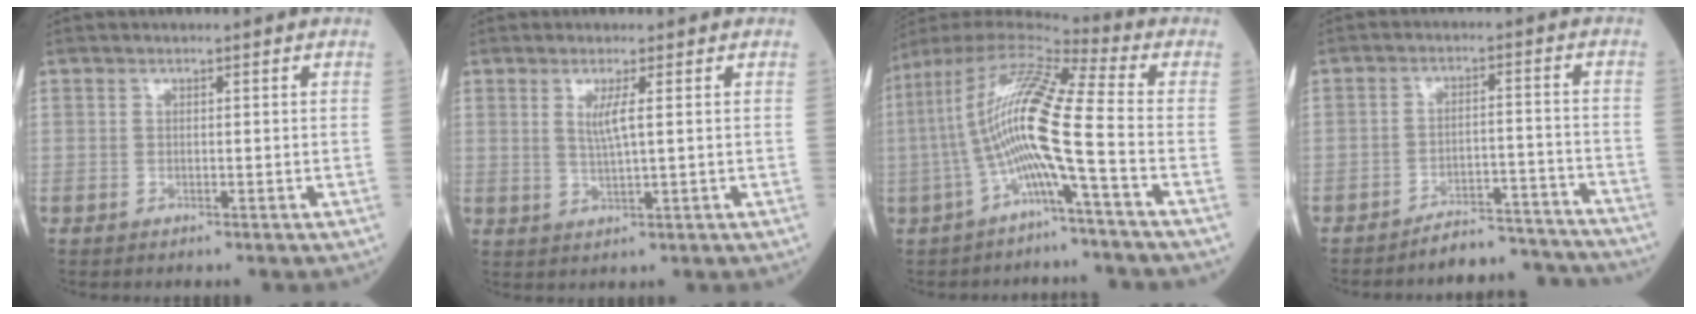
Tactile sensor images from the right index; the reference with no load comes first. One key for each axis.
{"total": 3.1, "fx": 0.9, "fy": -0.2, "fz": 2.9, "tx": -0.063, "ty": -0.006, "tz": 0.018}
{"total": 13.9, "fx": -2.8, "fy": -0.4, "fz": 13.6, "tx": -0.271, "ty": 0.020, "tz": -0.069}
{"total": 8.6, "fx": -8.5, "fy": 1.4, "fz": -0.1, "tx": 0.023, "ty": 0.035, "tz": -0.119}